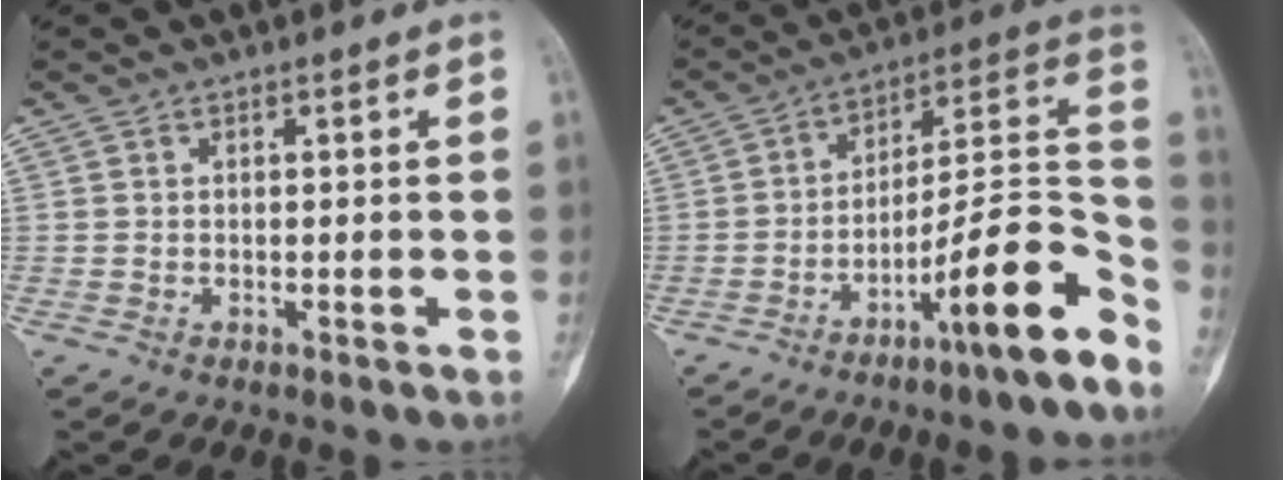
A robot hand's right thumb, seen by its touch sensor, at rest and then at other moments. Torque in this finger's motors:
{"motor_torque": [2.26, 0.19, 1.01, -0.96, 0.34]}